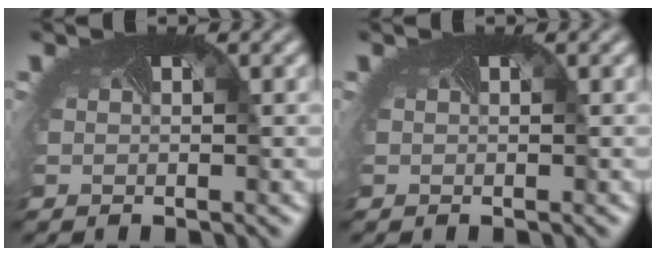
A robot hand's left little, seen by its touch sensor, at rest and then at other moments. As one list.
[{"total": 0.0}]